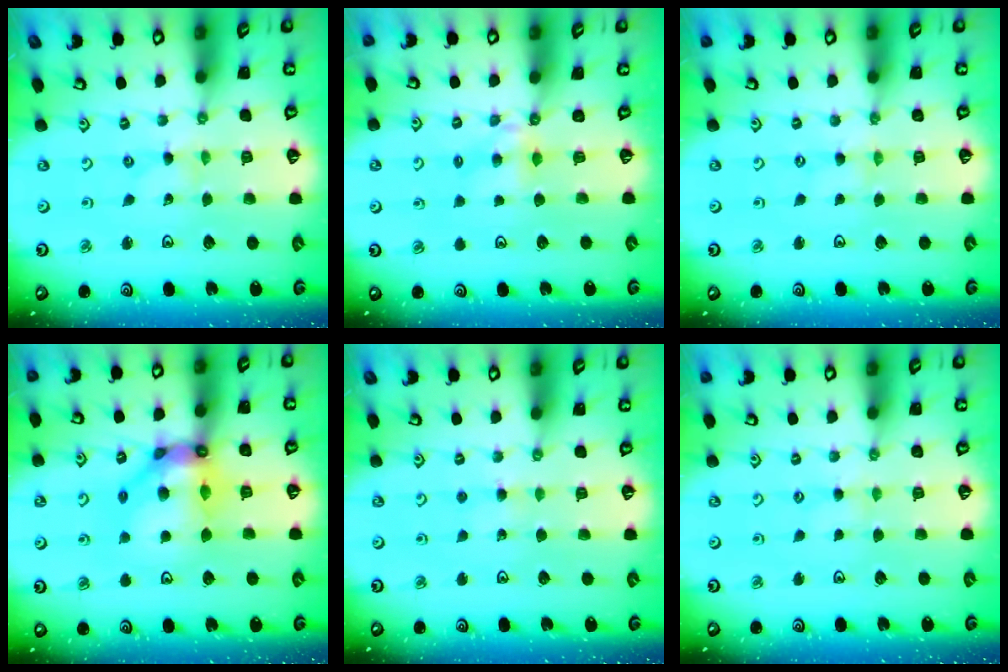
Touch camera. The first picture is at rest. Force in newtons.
{"total": 4.9, "press": 4.8, "slide": 0.8}
{"total": 0.0}
{"total": 13.5, "press": 13.3, "slide": 2.6}
{"total": 3.7, "press": 3.7, "slide": 0.4}
{"total": 2.4, "press": 2.3, "slide": 0.3}